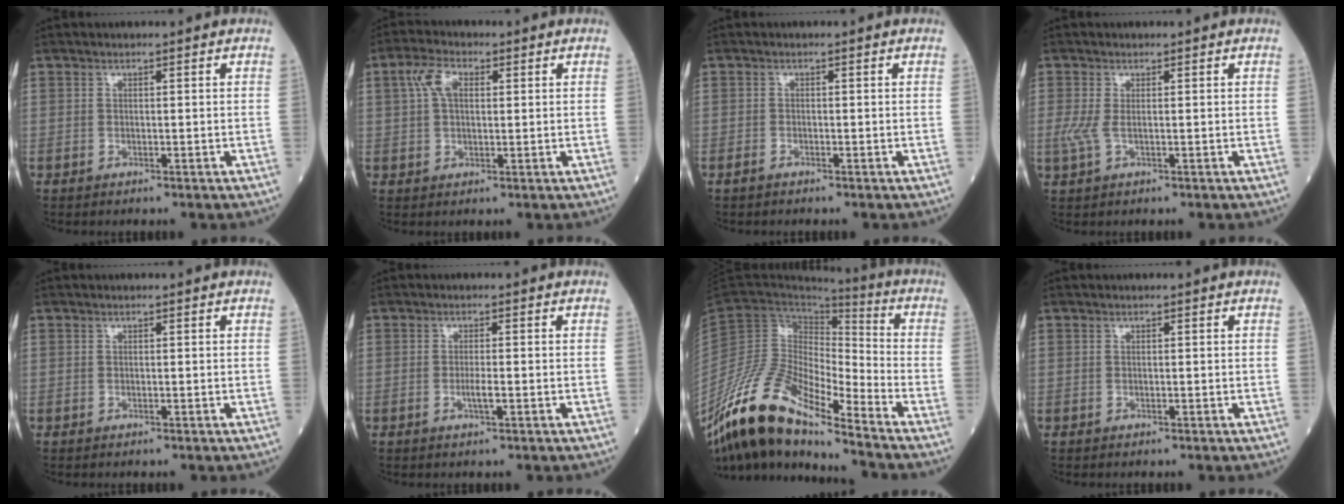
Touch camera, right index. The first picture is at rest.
{"total": 4.8, "force": [1.5, 2.5, 3.8], "torque": [-0.086, 0.017, 0.028]}
{"total": 0.7, "force": [-0.6, 0.1, 0.2], "torque": [-0.008, -0.001, -0.012]}
{"total": 2.0, "force": [-0.1, 0.6, 1.9], "torque": [-0.057, -0.007, -0.001]}
{"total": 0.0}
{"total": 1.8, "force": [-0.5, 0.1, 1.7], "torque": [-0.032, -0.001, -0.010]}
{"total": 16.4, "force": [-12.5, 3.3, 10.1], "torque": [-0.199, 0.012, -0.232]}
{"total": 0.0}